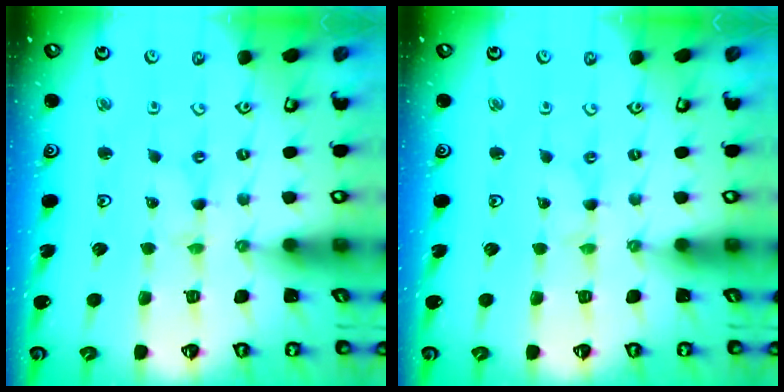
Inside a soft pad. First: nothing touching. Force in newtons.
{"total": 0.0}